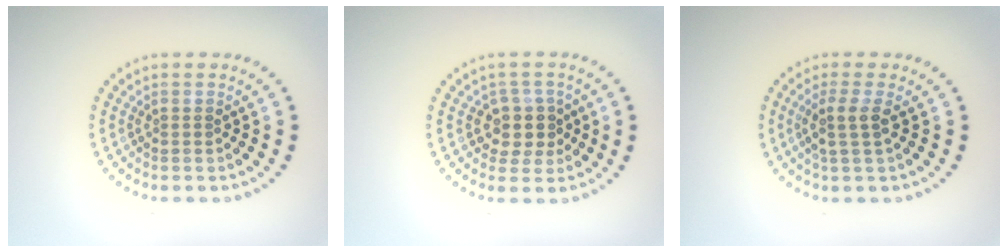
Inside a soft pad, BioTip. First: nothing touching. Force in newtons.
{"total": 3.0, "press": 2.6, "slide": 1.5}
{"total": 2.3, "press": 1.9, "slide": 1.4}